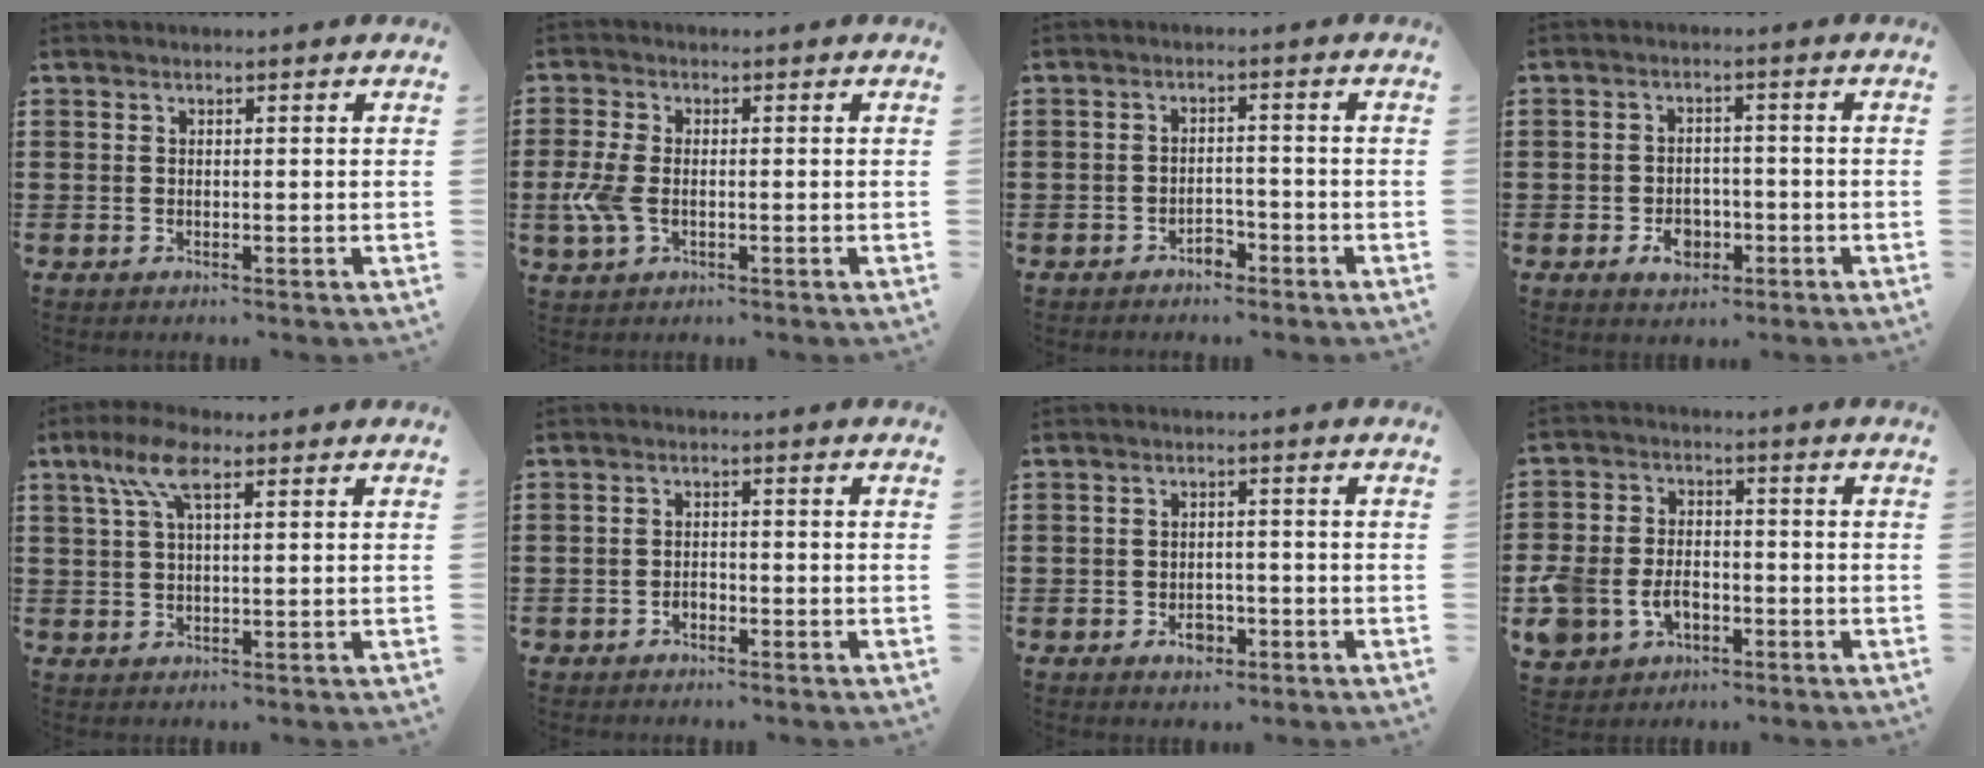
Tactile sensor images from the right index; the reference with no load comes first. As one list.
[{"total": 5.2, "force": [-1.1, 2.8, 4.2], "torque": [-0.109, -0.010, -0.025]}, {"total": 2.4, "force": [-2.0, 0.9, 0.9], "torque": [-0.021, 0.000, -0.041]}, {"total": 4.2, "force": [-1.7, 2.9, 2.5], "torque": [-0.040, 0.001, -0.032]}, {"total": 6.3, "force": [3.0, 2.0, 5.1], "torque": [-0.110, 0.009, 0.052]}, {"total": 1.4, "force": [-1.1, 0.7, 0.3], "torque": [-0.009, -0.001, -0.024]}, {"total": 3.1, "force": [-1.5, 2.0, 1.8], "torque": [-0.027, -0.004, -0.029]}, {"total": 7.0, "force": [-2.6, 5.2, 3.8], "torque": [-0.110, 0.005, -0.053]}]